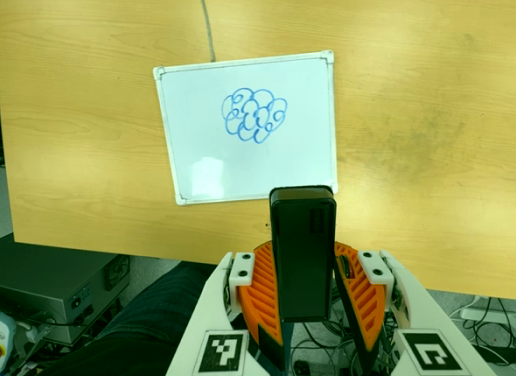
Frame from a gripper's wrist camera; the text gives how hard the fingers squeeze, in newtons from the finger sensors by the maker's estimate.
{"total": 5.6, "left": 5.7, "right": 5.5}